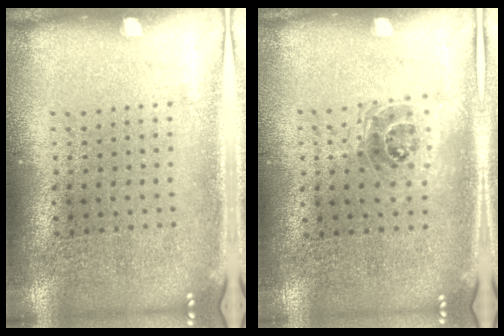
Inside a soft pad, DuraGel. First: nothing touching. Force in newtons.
{"total": 1.1, "press": 0.9, "slide": 0.5}